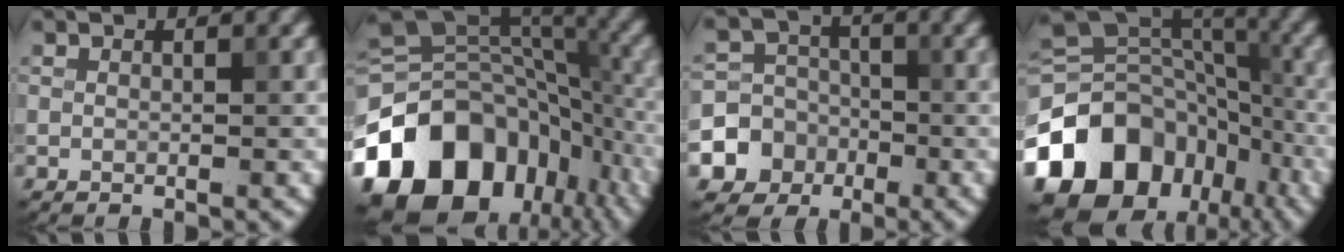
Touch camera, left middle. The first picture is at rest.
{"total": 17.5, "force": [-8.9, 11.8, 9.4], "torque": [-0.195, -0.003, -0.153]}
{"total": 6.9, "force": [-2.6, 6.3, 1.0], "torque": [-0.010, -0.001, -0.067]}
{"total": 15.8, "force": [-8.1, 11.4, 7.4], "torque": [-0.160, 0.009, -0.141]}